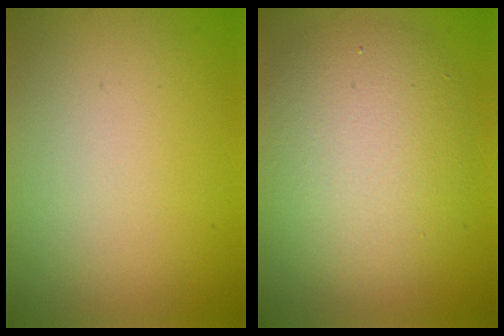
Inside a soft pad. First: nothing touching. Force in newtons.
{"total": 6.7, "press": 6.7, "slide": 0.2}